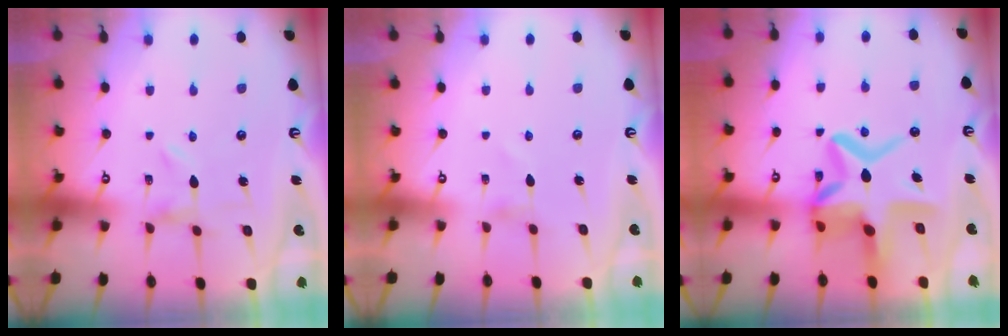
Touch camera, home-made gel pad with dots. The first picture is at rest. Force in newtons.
{"total": 0.8, "press": 0.7, "slide": 0.3}
{"total": 18.4, "press": 18.3, "slide": 1.9}